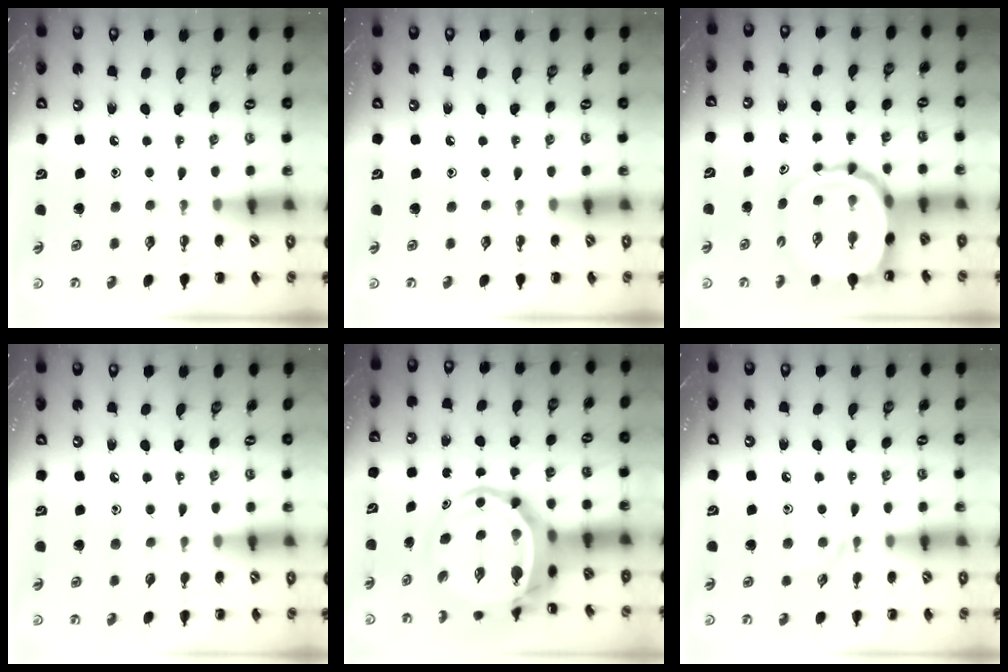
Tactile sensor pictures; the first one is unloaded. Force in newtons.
{"total": 0.0}
{"total": 11.5, "press": 10.9, "slide": 3.6}
{"total": 2.0, "press": 2.0, "slide": 0.6}
{"total": 7.7, "press": 7.4, "slide": 2.2}
{"total": 4.3, "press": 4.1, "slide": 1.3}